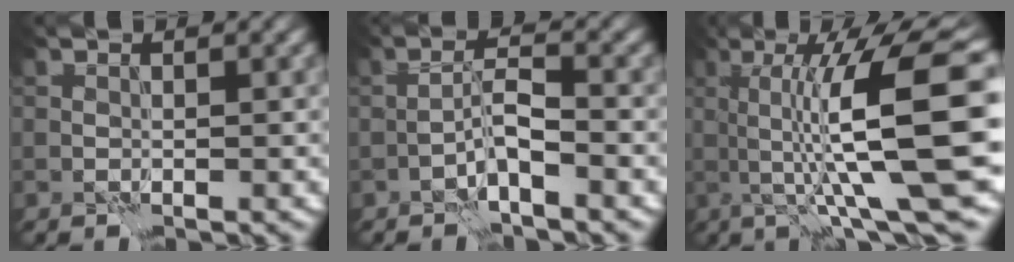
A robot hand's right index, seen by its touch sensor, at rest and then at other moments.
{"total": 2.7, "force": [-1.4, 0.4, 2.3], "torque": [-0.044, 0.012, -0.032]}
{"total": 13.0, "force": [1.1, 2.9, 12.6], "torque": [-0.175, 0.011, 0.019]}